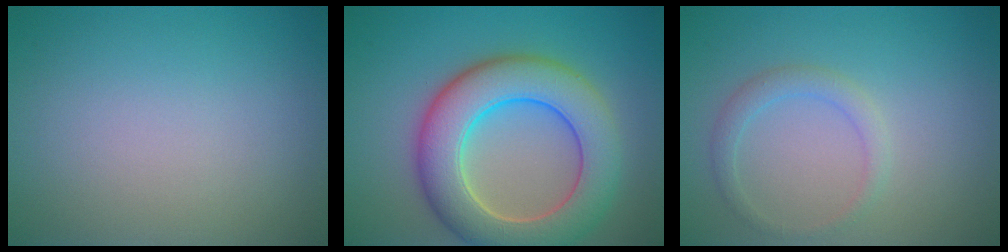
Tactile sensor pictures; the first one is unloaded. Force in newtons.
{"total": 9.0, "press": 9.0, "slide": 0.5}
{"total": 1.7, "press": 1.7, "slide": 0.2}